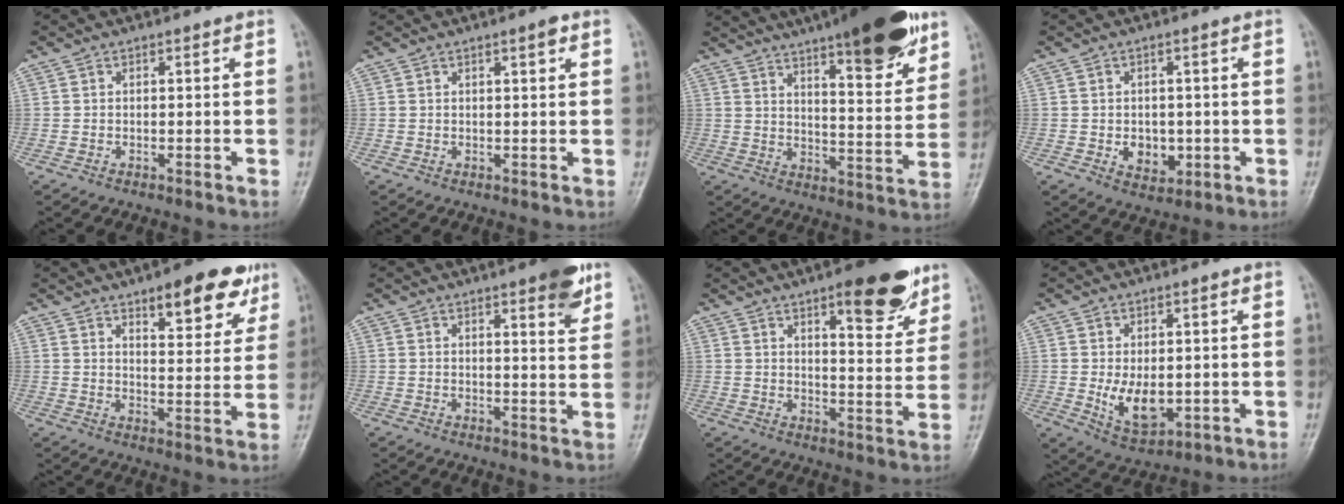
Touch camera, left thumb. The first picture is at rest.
{"total": 2.0, "force": [1.1, 0.3, 1.6], "torque": [-0.024, -0.004, 0.016]}
{"total": 20.9, "force": [13.9, 5.0, 14.7], "torque": [-0.184, -0.061, 0.202]}
{"total": 5.3, "force": [-0.8, 3.9, 3.4], "torque": [-0.031, -0.003, -0.002]}
{"total": 13.0, "force": [7.9, 4.7, 9.1], "torque": [-0.083, -0.038, 0.107]}
{"total": 7.0, "force": [4.2, 1.5, 5.3], "torque": [-0.060, -0.021, 0.052]}
{"total": 13.6, "force": [8.5, 4.2, 9.7], "torque": [-0.096, -0.047, 0.116]}
{"total": 7.7, "force": [-0.2, 4.4, 6.3], "torque": [-0.089, -0.017, 0.010]}